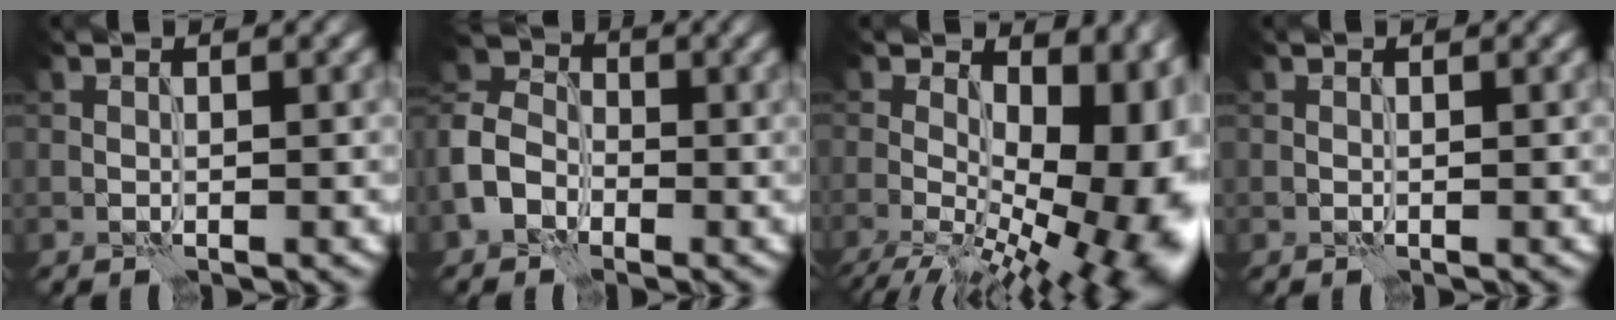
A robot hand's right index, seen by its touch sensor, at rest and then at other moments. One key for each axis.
{"total": 5.4, "fx": -2.8, "fy": 3.9, "fz": 2.5, "tx": -0.063, "ty": 0.001, "tz": -0.067}
{"total": 18.3, "fx": -1.4, "fy": 10.5, "fz": 14.9, "tx": -0.140, "ty": -0.017, "tz": 0.010}
{"total": 0.0}